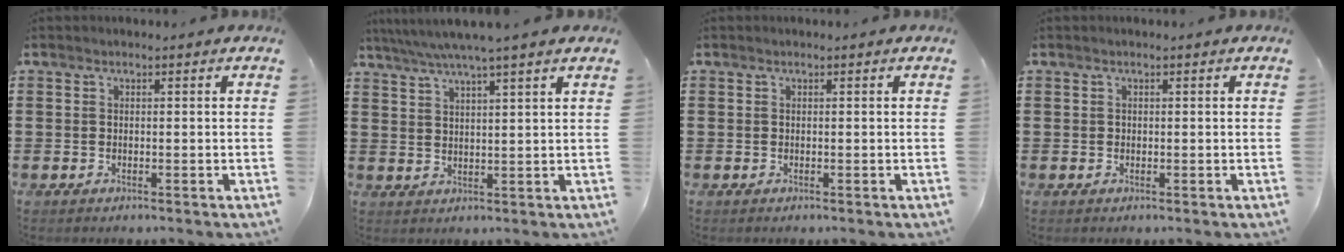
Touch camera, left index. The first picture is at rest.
{"total": 4.5, "force": [3.6, -0.5, 2.6], "torque": [-0.060, -0.012, 0.062]}
{"total": 0.0}
{"total": 0.0}